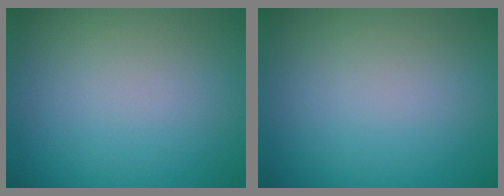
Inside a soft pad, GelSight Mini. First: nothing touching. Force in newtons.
{"total": 0.0}